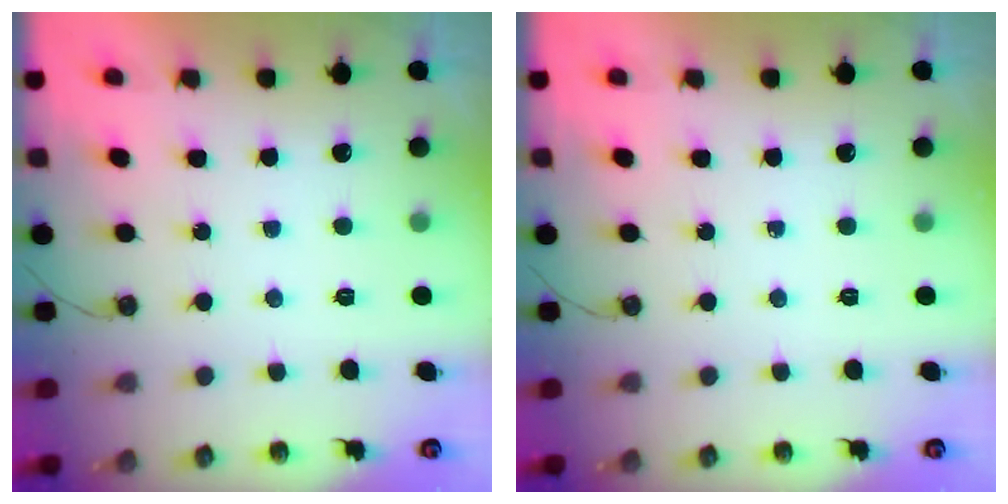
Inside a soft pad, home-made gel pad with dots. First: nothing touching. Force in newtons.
{"total": 0.0}